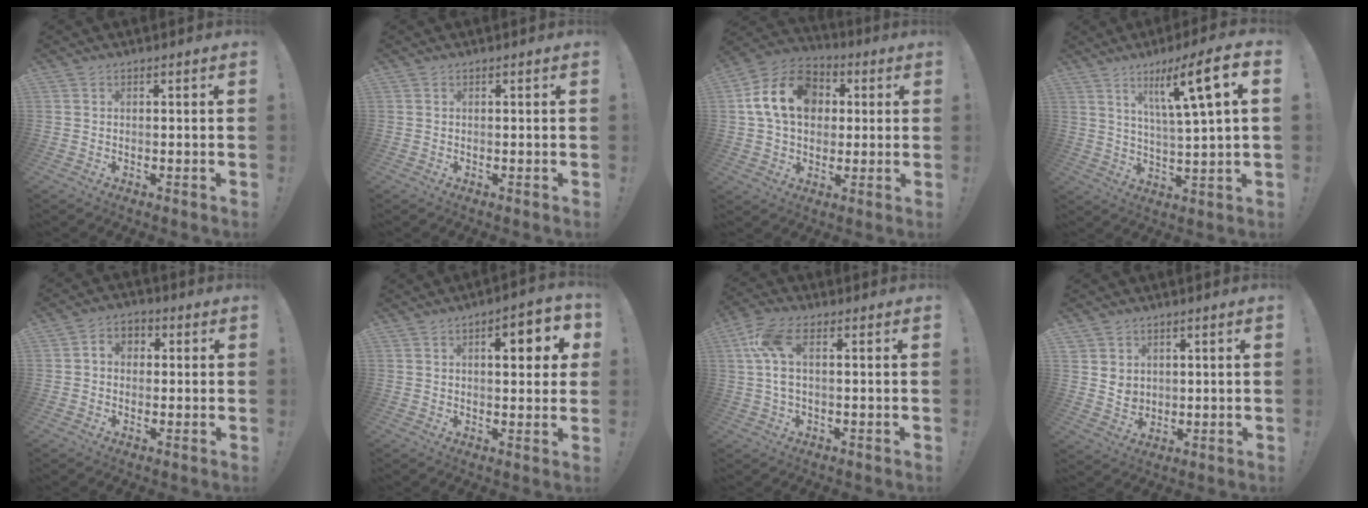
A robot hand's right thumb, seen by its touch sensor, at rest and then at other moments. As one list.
[{"total": 0.0}, {"total": 17.5, "force": [4.1, 13.1, 10.8], "torque": [-0.179, 0.006, 0.080]}, {"total": 13.1, "force": [5.6, 0.4, 11.8], "torque": [-0.188, -0.027, 0.071]}, {"total": 4.4, "force": [0.5, 3.8, 2.3], "torque": [-0.031, 0.005, 0.008]}, {"total": 7.5, "force": [2.2, 2.8, 6.5], "torque": [-0.073, -0.007, 0.026]}, {"total": 8.2, "force": [1.9, 3.4, 7.3], "torque": [-0.153, -0.006, 0.038]}, {"total": 5.0, "force": [2.7, 4.1, 0.9], "torque": [-0.023, -0.014, 0.057]}]